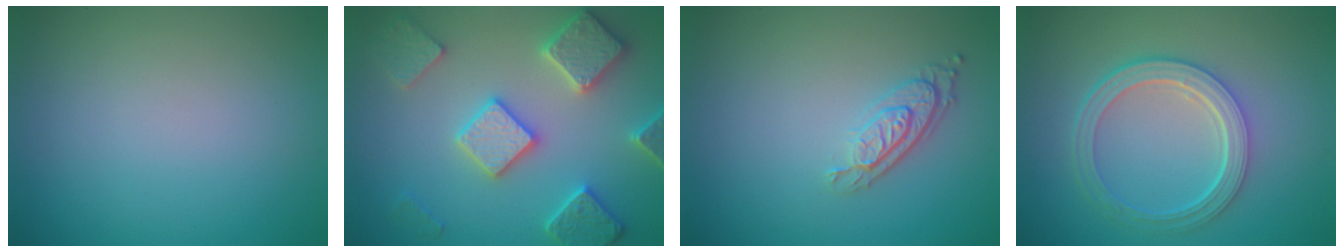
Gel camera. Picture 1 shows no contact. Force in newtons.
{"total": 5.7, "press": 5.6, "slide": 1.3}
{"total": 2.9, "press": 2.2, "slide": 1.9}
{"total": 5.2, "press": 3.8, "slide": 3.4}